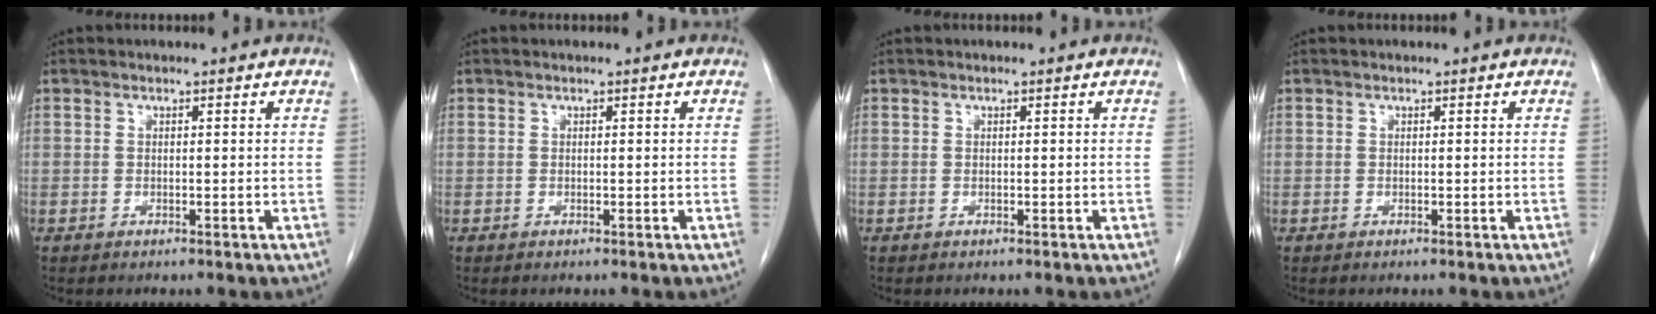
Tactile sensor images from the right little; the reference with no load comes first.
{"total": 0.0}
{"total": 0.0}
{"total": 0.0}